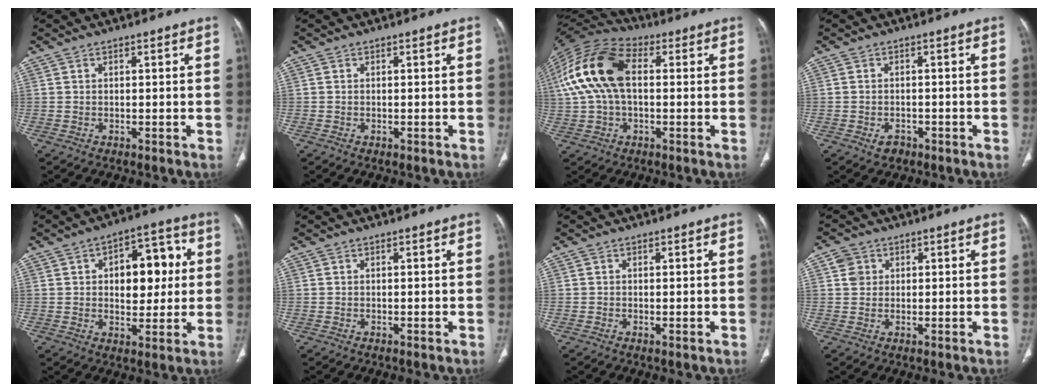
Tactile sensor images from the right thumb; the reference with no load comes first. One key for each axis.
{"total": 0.0}
{"total": 16.6, "fx": 2.2, "fy": 9.7, "fz": 13.3, "tx": -0.276, "ty": 0.035, "tz": 0.033}
{"total": 2.5, "fx": -1.3, "fy": 1.8, "fz": 1.1, "tx": -0.011, "ty": 0.009, "tz": -0.014}
{"total": 13.0, "fx": 2.2, "fy": 7.7, "fz": 10.3, "tx": -0.098, "ty": 0.015, "tz": 0.031}
{"total": 0.0}
{"total": 0.0}
{"total": 3.2, "fx": 1.1, "fy": 2.8, "fz": 1.0, "tx": -0.005, "ty": -0.002, "tz": 0.020}